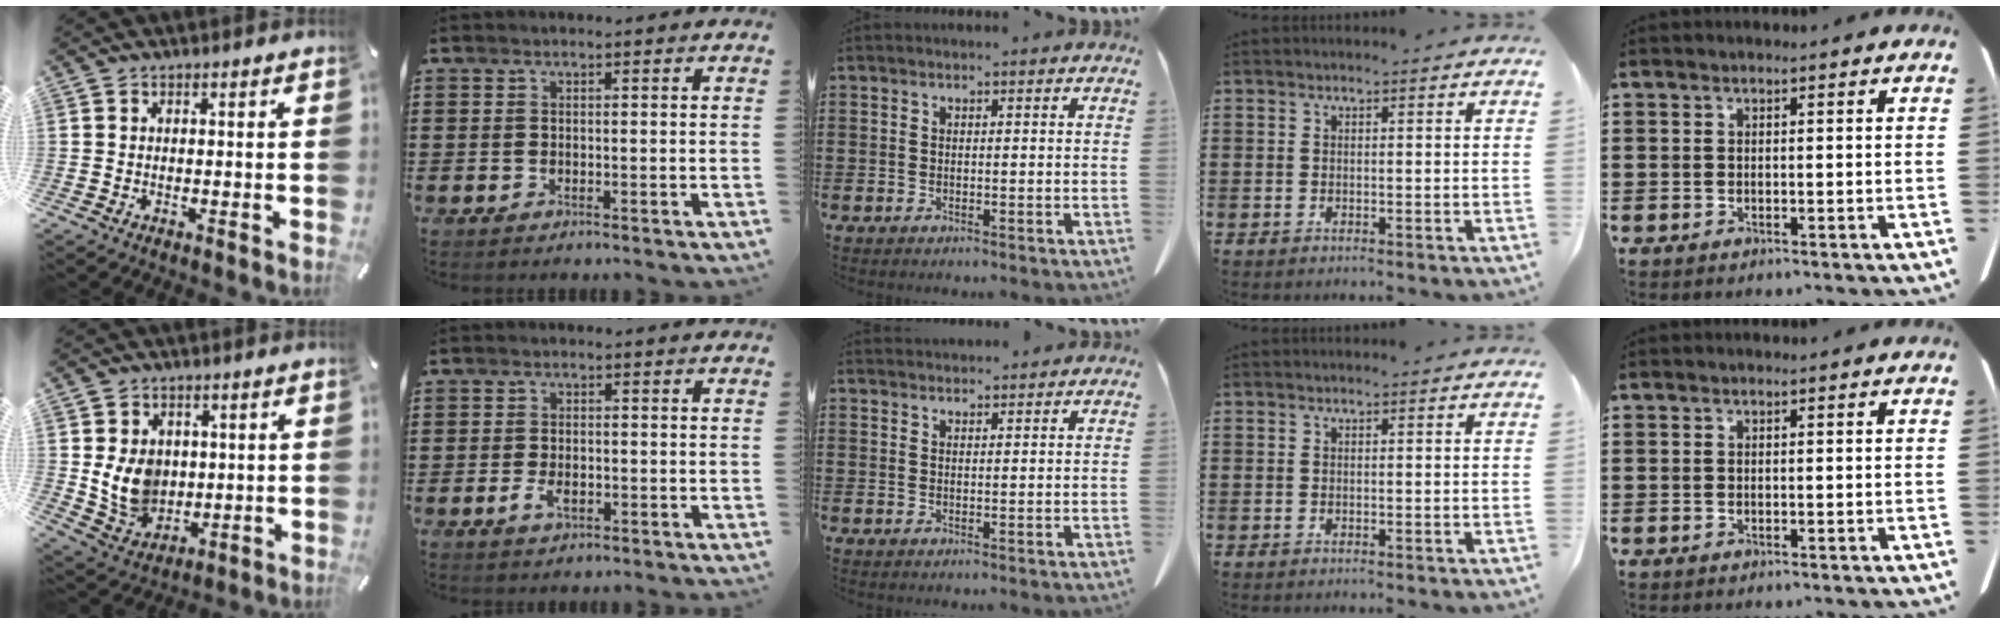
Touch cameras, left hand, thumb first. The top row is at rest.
{"thumb": {"total": 9.9, "force": [1.4, 8.5, 4.9], "torque": [-0.115, -0.009, 0.030]}, "index": {"total": 2.7, "force": [-0.8, 1.3, 2.2], "torque": [-0.055, -0.005, -0.019]}, "middle": {"total": 1.6, "force": [1.6, 0.2, 0.0], "torque": [-0.004, 0.002, 0.032]}}